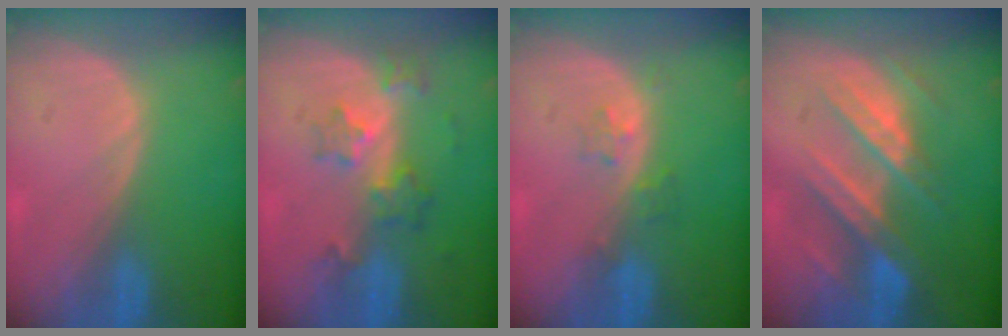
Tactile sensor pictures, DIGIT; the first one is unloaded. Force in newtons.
{"total": 5.9, "press": 5.3, "slide": 2.7}
{"total": 2.3, "press": 2.2, "slide": 0.3}
{"total": 8.9, "press": 7.8, "slide": 4.4}